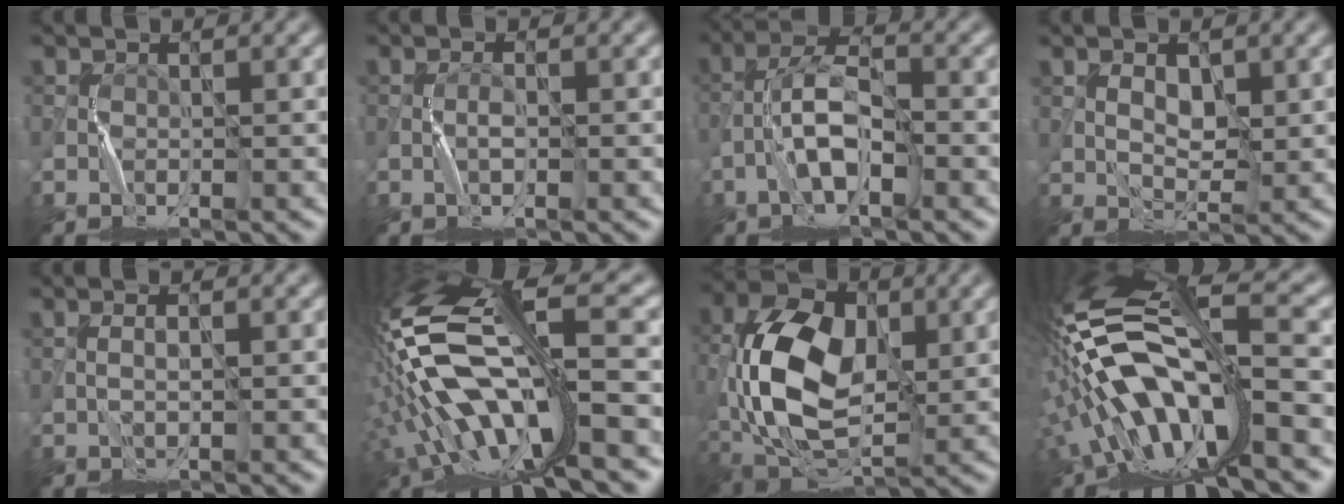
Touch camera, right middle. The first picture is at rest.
{"total": 0.8, "force": [-0.1, 0.0, 0.8], "torque": [-0.013, 0.003, 0.000]}
{"total": 4.9, "force": [-1.8, 1.7, 4.2], "torque": [-0.083, 0.015, -0.036]}
{"total": 2.3, "force": [1.2, 1.1, 1.7], "torque": [-0.025, -0.004, 0.026]}
{"total": 0.6, "force": [0.2, -0.2, 0.6], "torque": [-0.009, 0.003, 0.005]}
{"total": 15.4, "force": [-1.7, 4.4, 14.6], "torque": [-0.307, 0.016, -0.020]}
{"total": 12.3, "force": [0.7, 7.6, 9.6], "torque": [-0.207, 0.009, 0.010]}
{"total": 14.5, "force": [-3.1, 4.5, 13.4], "torque": [-0.260, 0.023, -0.047]}